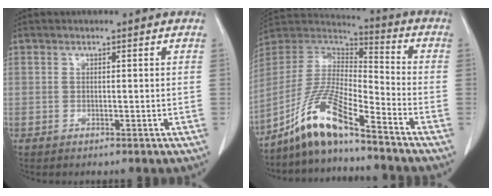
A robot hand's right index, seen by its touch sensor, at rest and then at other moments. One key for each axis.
{"total": 12.3, "fx": -9.2, "fy": 1.0, "fz": 8.2, "tx": -0.174, "ty": 0.005, "tz": -0.175}